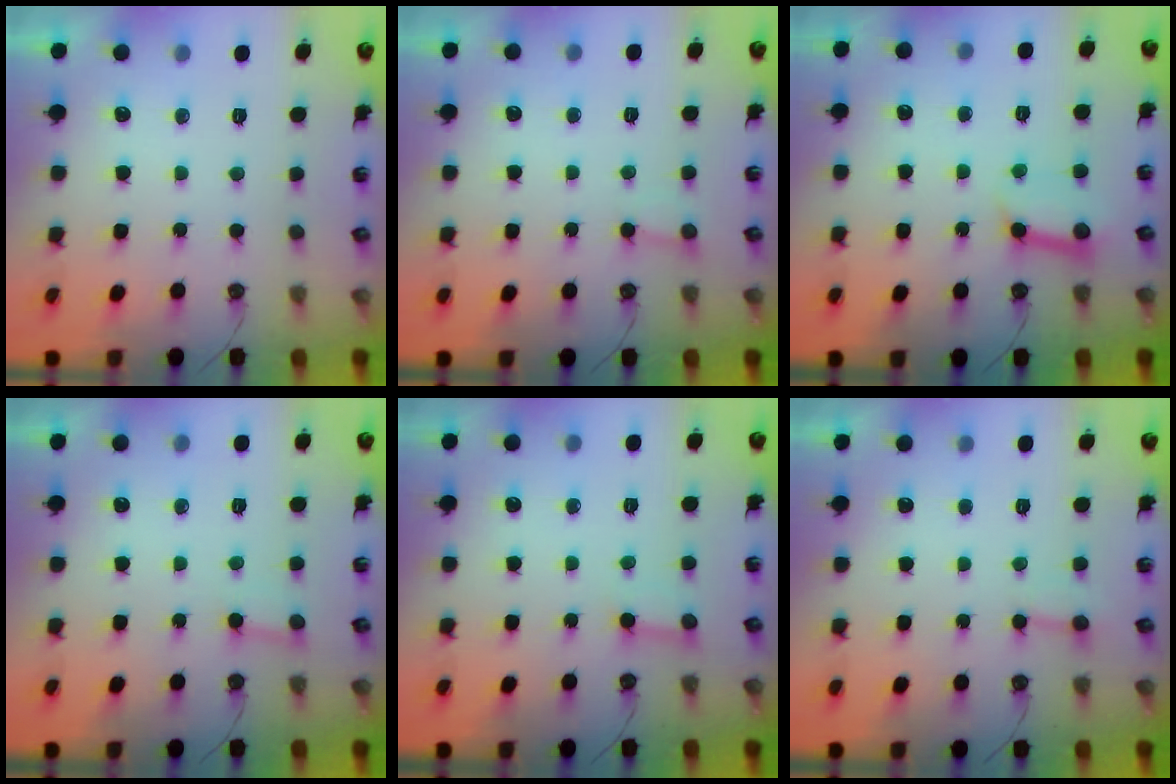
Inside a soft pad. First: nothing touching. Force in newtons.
{"total": 3.7, "press": 3.7, "slide": 0.3}
{"total": 8.2, "press": 8.1, "slide": 0.9}
{"total": 2.2, "press": 2.2, "slide": 0.2}
{"total": 2.7, "press": 2.7, "slide": 0.2}
{"total": 3.8, "press": 3.8, "slide": 0.4}